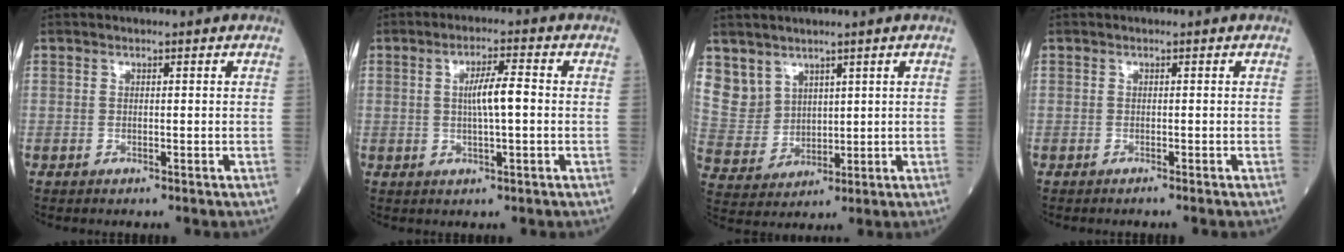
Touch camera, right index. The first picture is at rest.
{"total": 4.9, "force": [0.1, 0.5, 4.9], "torque": [-0.088, 0.005, 0.001]}
{"total": 6.5, "force": [4.2, 5.0, 0.5], "torque": [-0.019, 0.007, 0.103]}
{"total": 1.0, "force": [-0.9, -0.2, 0.4], "torque": [0.000, 0.003, -0.014]}